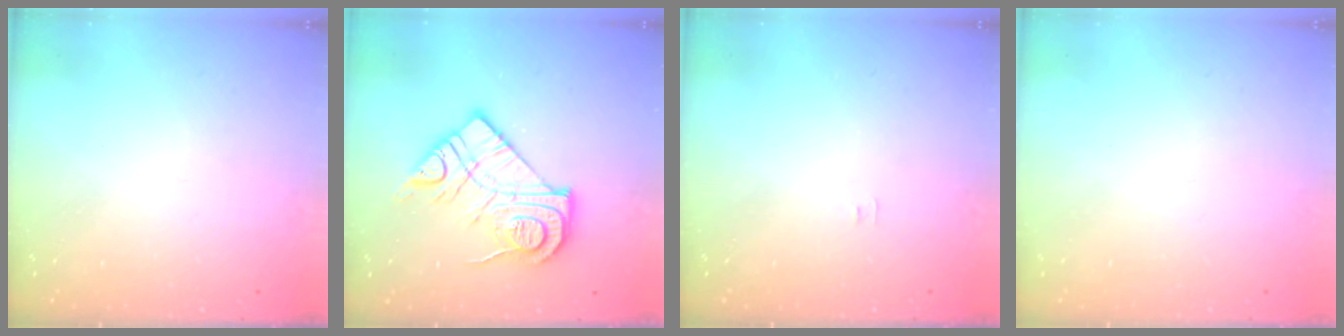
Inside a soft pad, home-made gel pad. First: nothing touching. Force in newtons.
{"total": 16.3, "press": 16.3, "slide": 1.1}
{"total": 2.9, "press": 2.9, "slide": 0.3}
{"total": 1.7, "press": 1.6, "slide": 0.1}